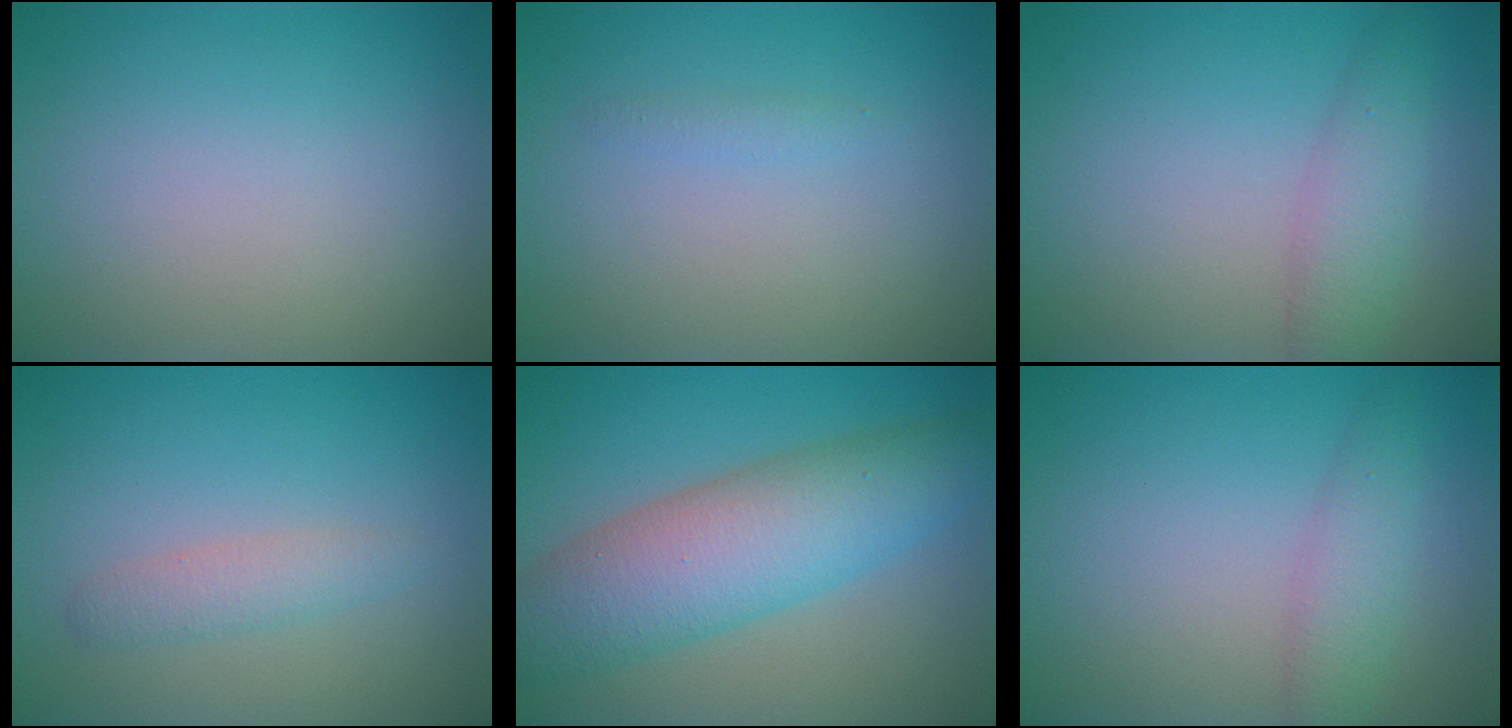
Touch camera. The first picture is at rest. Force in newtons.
{"total": 0.7, "press": 0.7, "slide": 0.0}
{"total": 2.9, "press": 2.9, "slide": 0.1}
{"total": 1.8, "press": 1.8, "slide": 0.0}
{"total": 8.3, "press": 8.3, "slide": 0.2}
{"total": 2.5, "press": 2.5, "slide": 0.0}